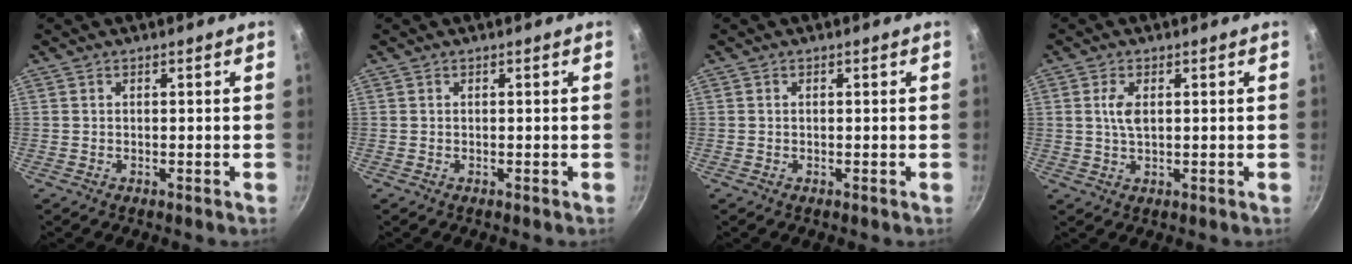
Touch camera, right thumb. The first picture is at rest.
{"total": 0.0}
{"total": 0.0}
{"total": 3.6, "force": [0.8, 1.7, 3.0], "torque": [-0.060, 0.001, 0.016]}